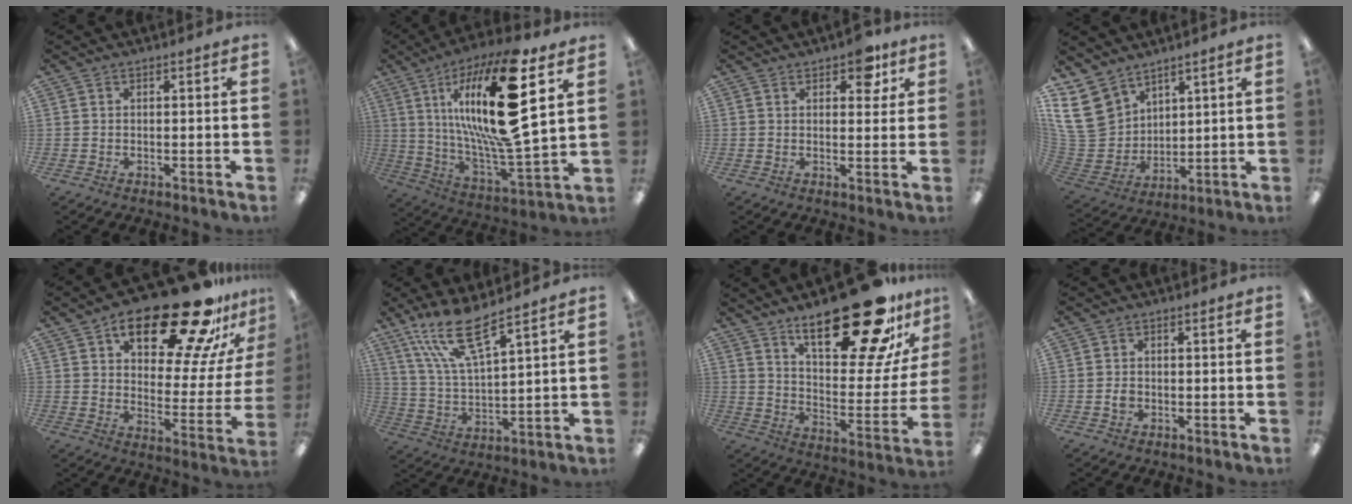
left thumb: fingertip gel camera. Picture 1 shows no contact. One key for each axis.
{"total": 26.5, "fx": 10.1, "fy": 7.2, "fz": 23.4, "tx": -0.426, "ty": -0.049, "tz": 0.156}
{"total": 5.6, "fx": 3.3, "fy": 3.1, "fz": 3.2, "tx": -0.030, "ty": -0.006, "tz": 0.053}
{"total": 14.1, "fx": 8.4, "fy": 10.4, "fz": 4.5, "tx": -0.125, "ty": -0.045, "tz": 0.170}
{"total": 25.2, "fx": 18.0, "fy": 8.5, "fz": 15.5, "tx": -0.219, "ty": -0.117, "tz": 0.289}
{"total": 13.7, "fx": 9.6, "fy": 3.7, "fz": 9.1, "tx": -0.188, "ty": -0.040, "tz": 0.170}
{"total": 27.1, "fx": 18.4, "fy": 9.1, "fz": 17.6, "tx": -0.238, "ty": -0.120, "tz": 0.296}
{"total": 2.0, "fx": -0.5, "fy": 1.7, "fz": 1.0, "tx": -0.016, "ty": 0.005, "tz": -0.011}